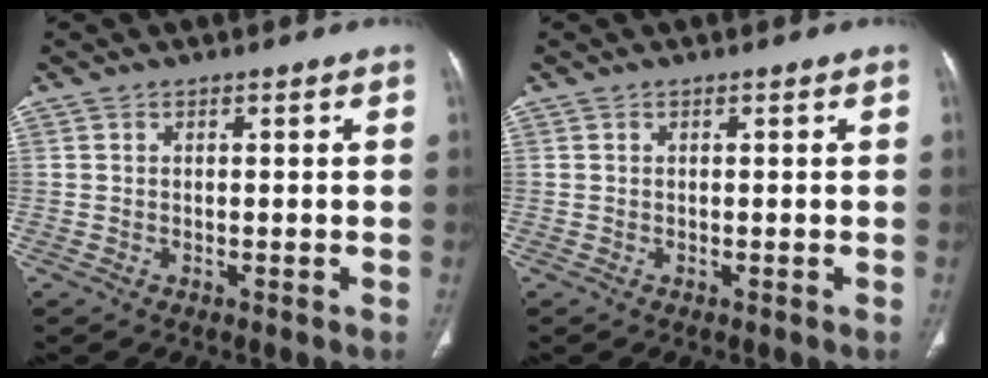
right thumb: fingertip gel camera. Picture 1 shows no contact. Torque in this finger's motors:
{"motor_torque": [0.00, 0.00, 0.00, 0.00, 0.01]}